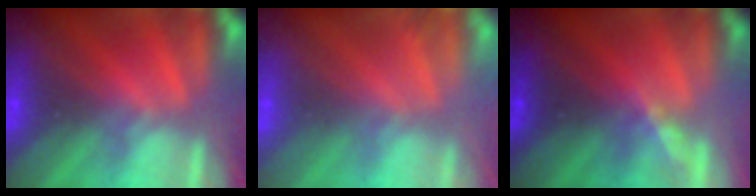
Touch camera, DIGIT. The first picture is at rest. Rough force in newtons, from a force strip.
{"total": 7.2}
{"total": 1.3}